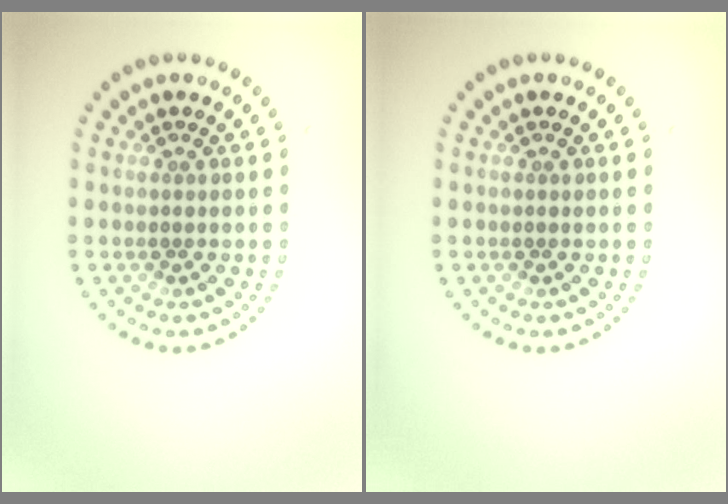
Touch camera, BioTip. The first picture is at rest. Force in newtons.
{"total": 0.0}